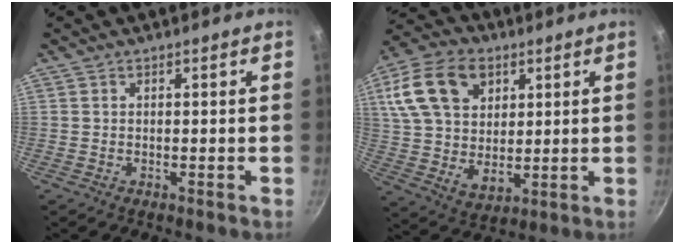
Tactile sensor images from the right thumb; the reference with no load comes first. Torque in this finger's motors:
{"motor_torque": [-1.21, 1.76, 0.78, -0.28, 0.40]}